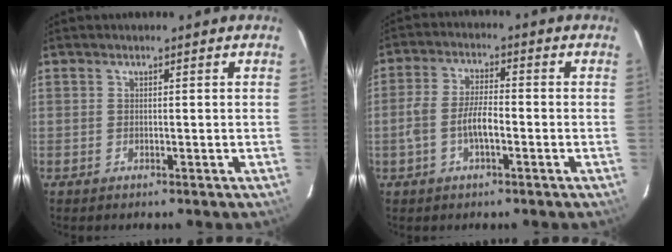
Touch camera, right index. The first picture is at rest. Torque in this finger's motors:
{"motor_torque": [0.76, -0.30, 0.47, 0.14]}